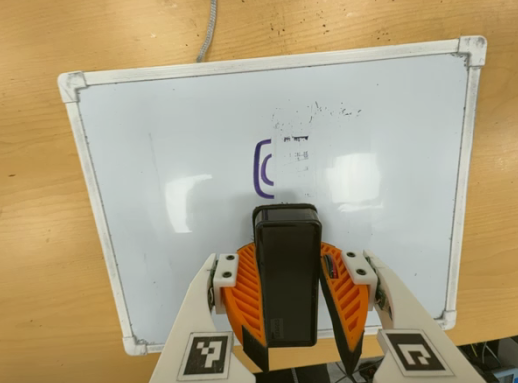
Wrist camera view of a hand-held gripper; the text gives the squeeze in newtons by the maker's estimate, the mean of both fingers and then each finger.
{"total": 10.0, "left": 9.2, "right": 10.8}